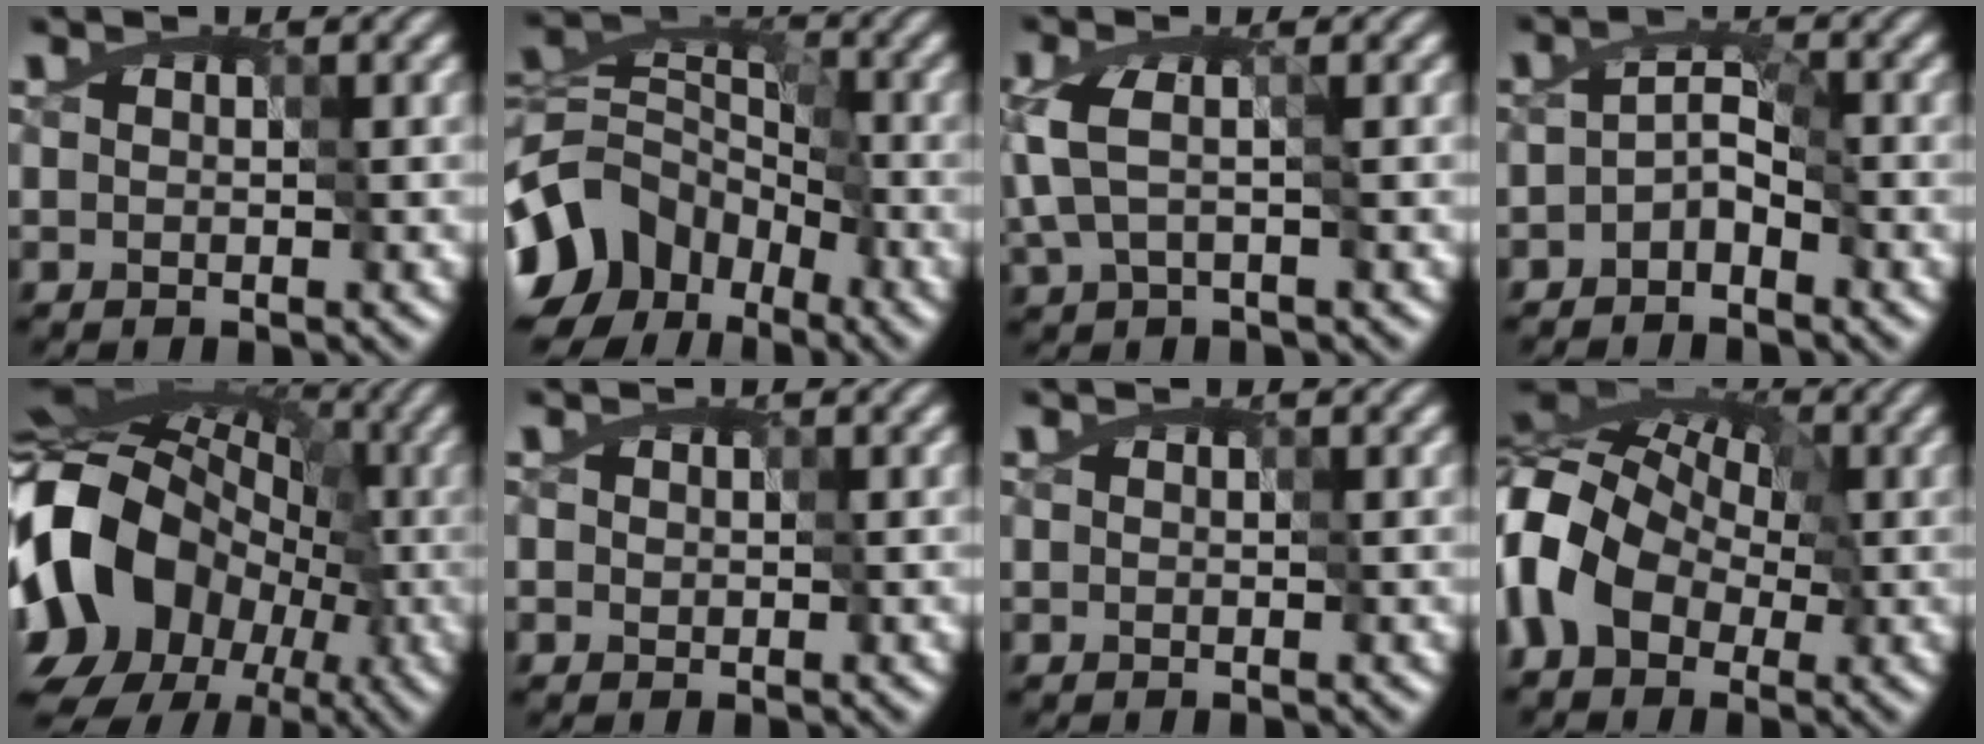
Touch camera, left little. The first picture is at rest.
{"total": 12.2, "force": [-8.0, 7.8, 4.8], "torque": [-0.103, 0.008, -0.157]}
{"total": 2.2, "force": [-1.2, 0.7, 1.6], "torque": [-0.048, -0.005, -0.015]}
{"total": 2.5, "force": [-2.4, 0.6, 0.6], "torque": [-0.008, 0.000, -0.040]}
{"total": 17.7, "force": [-6.5, 13.8, 8.9], "torque": [-0.182, 0.005, -0.126]}
{"total": 0.5, "force": [0.0, 0.5, 0.1], "torque": [-0.007, 0.000, 0.009]}
{"total": 0.0}
{"total": 10.9, "force": [-2.3, 8.5, 6.4], "torque": [-0.128, 0.003, -0.068]}